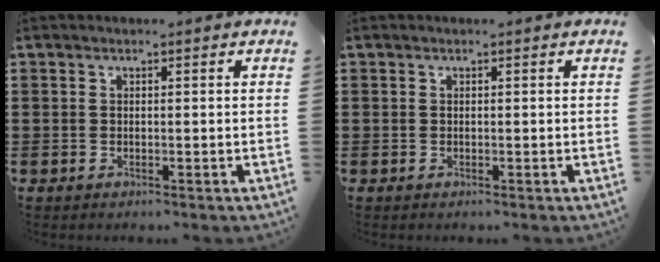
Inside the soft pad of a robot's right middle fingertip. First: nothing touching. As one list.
[{"total": 0.0}]